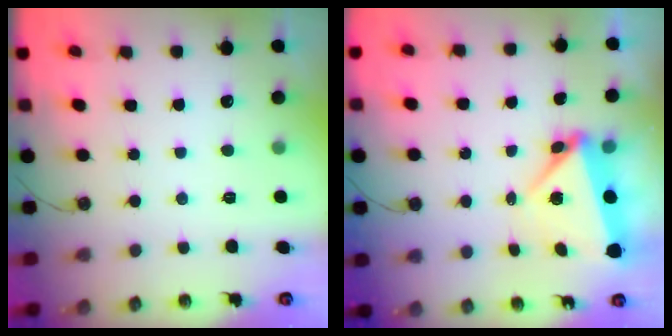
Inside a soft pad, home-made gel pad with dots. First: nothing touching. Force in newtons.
{"total": 6.1, "press": 6.1, "slide": 0.6}